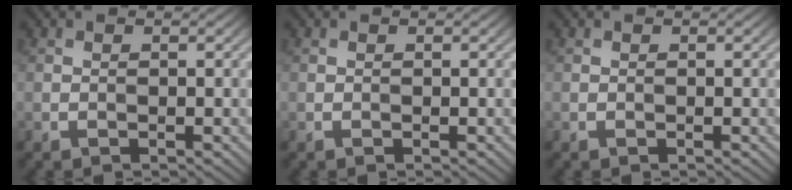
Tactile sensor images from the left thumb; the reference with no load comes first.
{"total": 0.0}
{"total": 0.0}